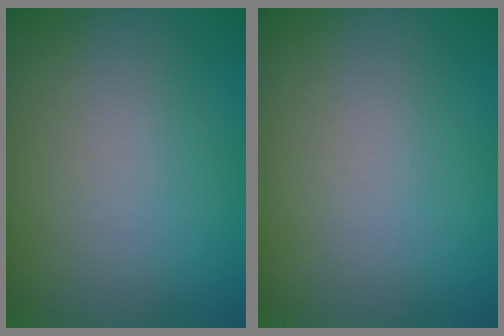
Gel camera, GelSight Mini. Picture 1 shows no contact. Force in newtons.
{"total": 0.0}